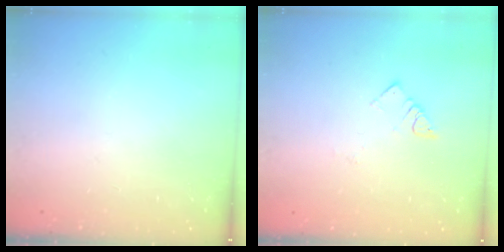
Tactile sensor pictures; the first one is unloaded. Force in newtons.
{"total": 3.3, "press": 3.2, "slide": 0.4}